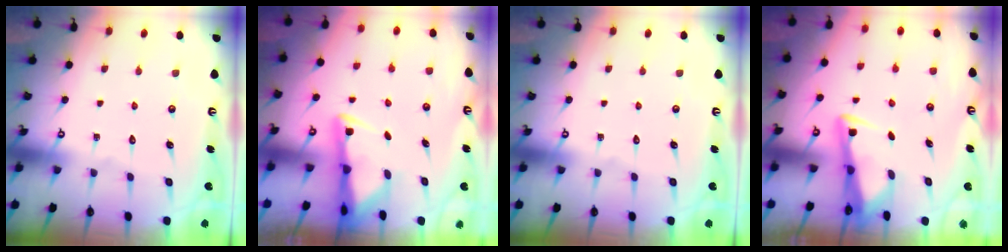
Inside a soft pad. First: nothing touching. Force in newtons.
{"total": 2.8, "press": 2.8, "slide": 0.6}
{"total": 0.0}
{"total": 3.4, "press": 3.4, "slide": 0.4}